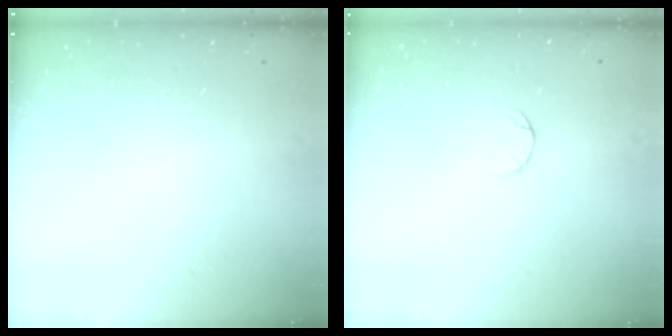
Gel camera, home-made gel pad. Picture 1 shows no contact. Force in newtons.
{"total": 5.6, "press": 5.5, "slide": 0.6}